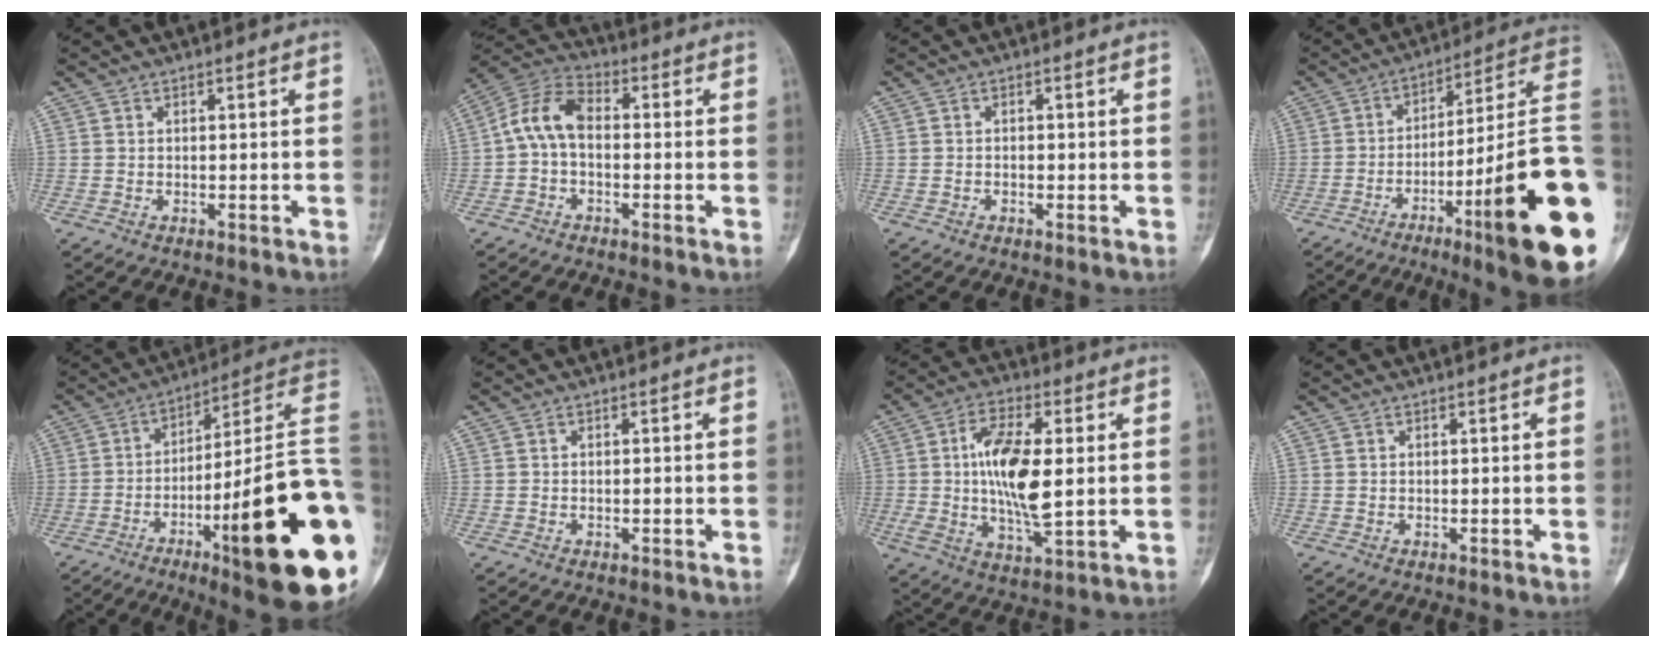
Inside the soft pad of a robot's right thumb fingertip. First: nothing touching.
{"total": 8.6, "force": [-0.5, 5.4, 6.7], "torque": [-0.124, 0.029, -0.025]}
{"total": 0.8, "force": [-0.2, 0.6, 0.5], "torque": [-0.008, 0.002, -0.005]}
{"total": 25.7, "force": [-7.6, 2.8, 24.4], "torque": [-0.298, 0.025, -0.114]}
{"total": 29.4, "force": [-8.2, 4.9, 27.8], "torque": [-0.345, 0.022, -0.125]}
{"total": 0.5, "force": [-0.1, 0.3, 0.4], "torque": [-0.006, 0.001, -0.004]}
{"total": 14.5, "force": [1.3, 5.6, 13.3], "torque": [-0.248, -0.010, 0.023]}
{"total": 0.0}